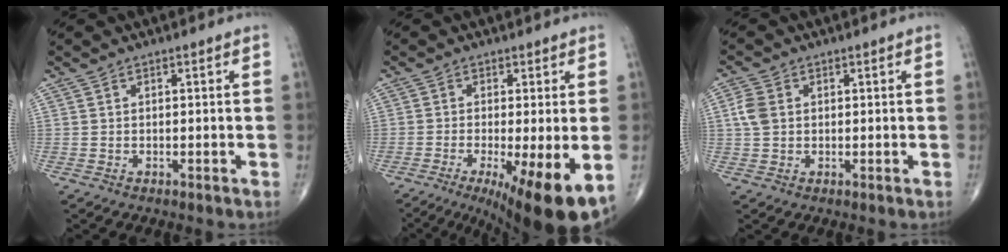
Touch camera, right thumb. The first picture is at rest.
{"total": 13.2, "force": [-5.0, 2.5, 11.9], "torque": [-0.157, -0.021, -0.071]}
{"total": 3.9, "force": [0.6, 2.9, 2.5], "torque": [-0.059, 0.006, 0.010]}